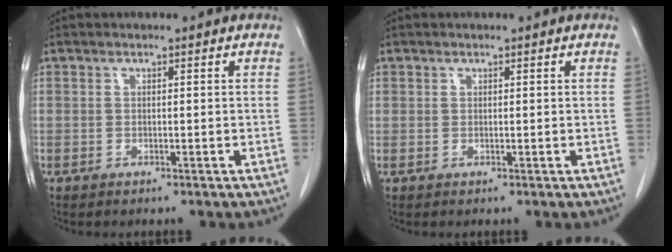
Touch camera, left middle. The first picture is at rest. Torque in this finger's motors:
{"motor_torque": [2.14, 0.00, 0.52, -0.11]}